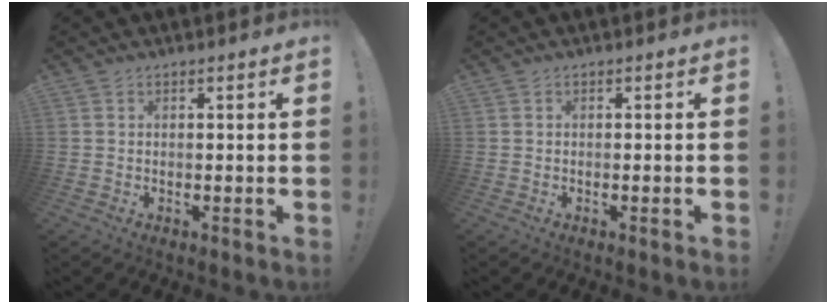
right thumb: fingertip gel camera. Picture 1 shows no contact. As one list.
[{"total": 0.6, "force": [-0.3, -0.2, 0.5], "torque": [-0.012, 0.001, -0.005]}]